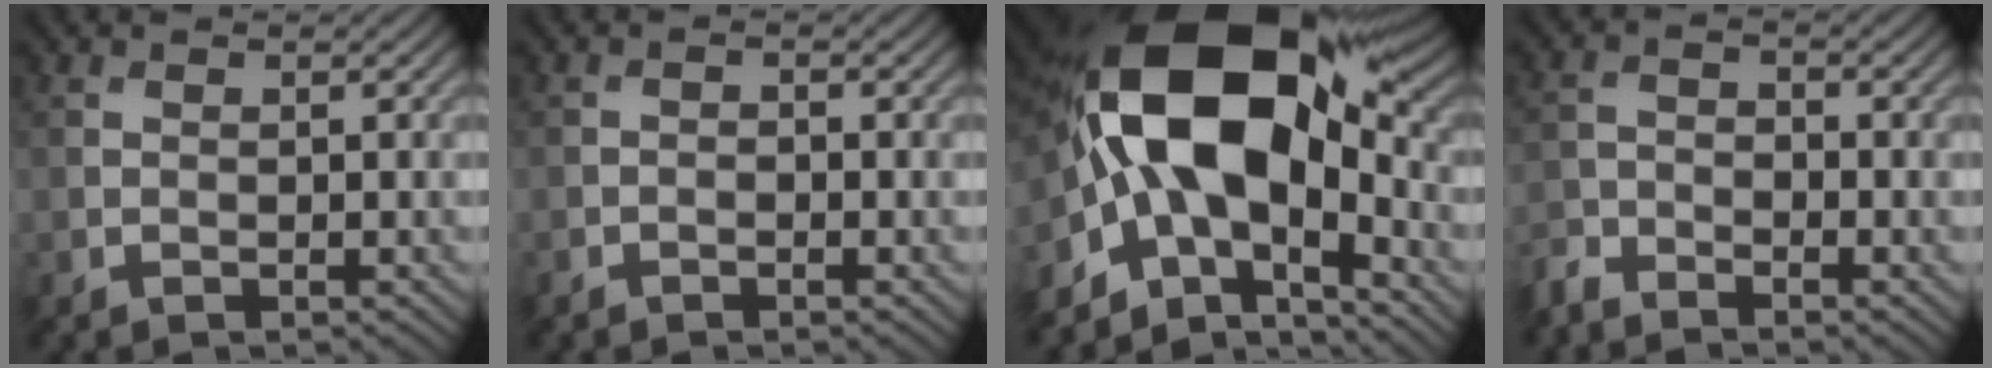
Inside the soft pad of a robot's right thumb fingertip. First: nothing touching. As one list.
[{"total": 0.7, "force": [-0.6, 0.3, 0.3], "torque": [-0.003, 0.000, -0.012]}, {"total": 17.8, "force": [-0.9, 10.0, 14.6], "torque": [-0.247, 0.016, -0.033]}, {"total": 3.2, "force": [-3.1, 0.7, 0.8], "torque": [-0.018, -0.009, -0.076]}]